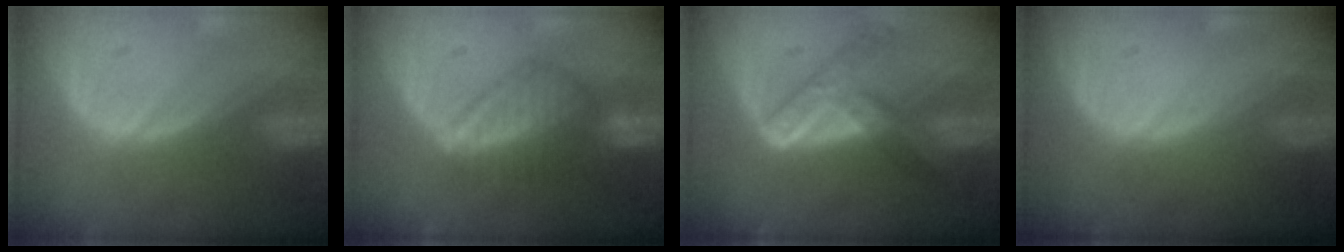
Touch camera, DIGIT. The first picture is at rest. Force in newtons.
{"total": 6.3, "press": 6.1, "slide": 1.4}
{"total": 7.3, "press": 6.1, "slide": 3.9}
{"total": 0.0}